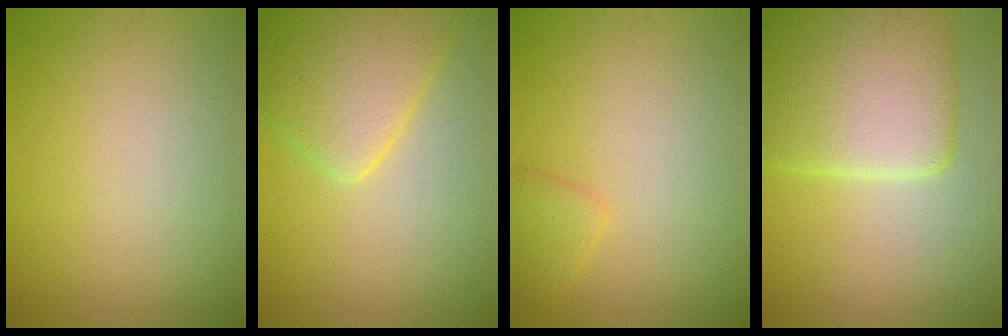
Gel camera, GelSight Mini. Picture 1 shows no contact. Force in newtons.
{"total": 5.3, "press": 5.3, "slide": 0.3}
{"total": 1.4, "press": 1.4, "slide": 0.1}
{"total": 9.0, "press": 9.0, "slide": 0.6}